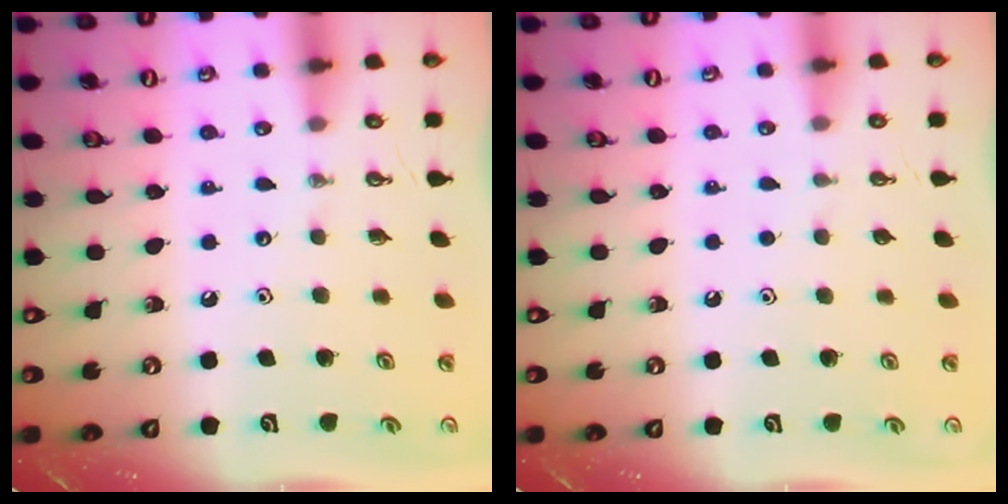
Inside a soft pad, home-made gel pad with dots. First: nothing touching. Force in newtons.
{"total": 0.9, "press": 0.1, "slide": 0.9}